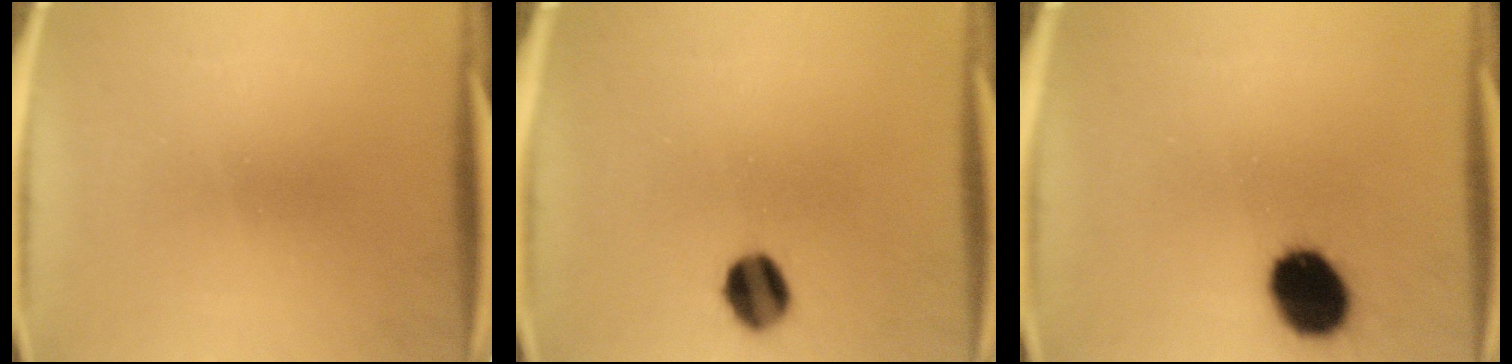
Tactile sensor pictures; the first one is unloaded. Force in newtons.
{"total": 7.8}
{"total": 13.5}